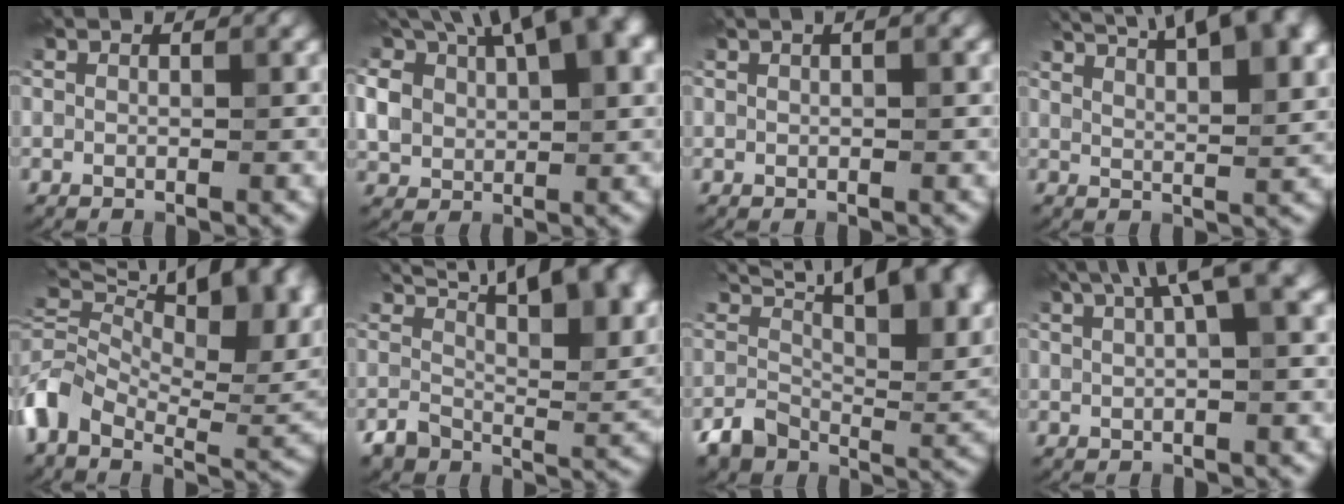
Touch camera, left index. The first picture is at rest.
{"total": 12.6, "force": [5.0, 7.2, 9.0], "torque": [-0.181, 0.017, 0.095]}
{"total": 1.7, "force": [0.8, 0.5, 1.4], "torque": [-0.018, 0.002, 0.006]}
{"total": 11.9, "force": [8.0, 3.7, 8.1], "torque": [-0.099, 0.035, 0.096]}
{"total": 14.9, "force": [3.8, 8.1, 11.9], "torque": [-0.235, 0.013, 0.076]}
{"total": 12.1, "force": [6.6, 5.3, 8.7], "torque": [-0.125, 0.010, 0.112]}
{"total": 11.2, "force": [4.9, 5.8, 8.3], "torque": [-0.134, -0.002, 0.090]}
{"total": 5.7, "force": [2.7, 1.2, 4.9], "torque": [-0.064, 0.019, 0.044]}